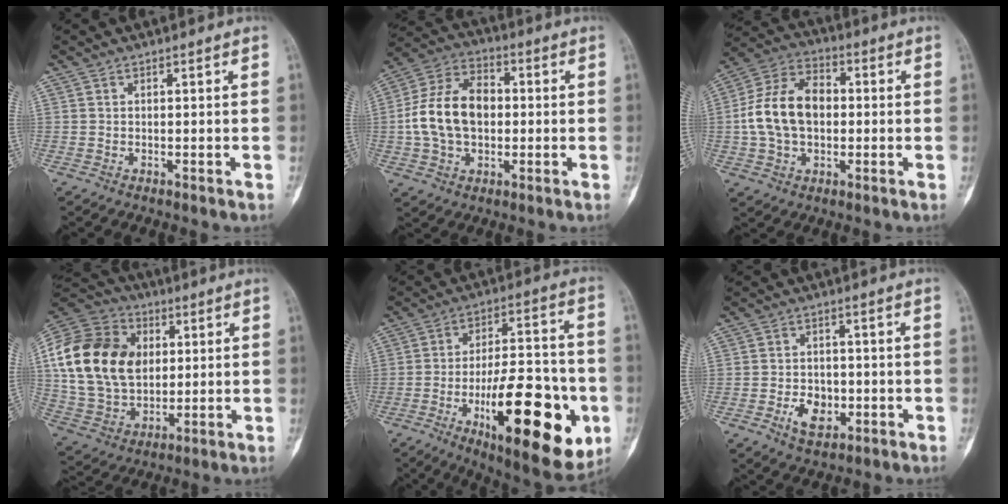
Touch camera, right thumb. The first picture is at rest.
{"total": 14.6, "force": [-0.3, 10.0, 10.6], "torque": [-0.185, 0.029, -0.009]}
{"total": 14.1, "force": [-0.1, 9.7, 10.3], "torque": [-0.181, 0.031, -0.007]}
{"total": 24.3, "force": [4.3, 17.5, 16.3], "torque": [-0.310, 0.008, 0.083]}
{"total": 26.7, "force": [-8.7, 9.8, 23.3], "torque": [-0.310, 0.018, -0.116]}
{"total": 5.7, "force": [-1.9, 4.0, 3.6], "torque": [-0.044, 0.007, -0.029]}